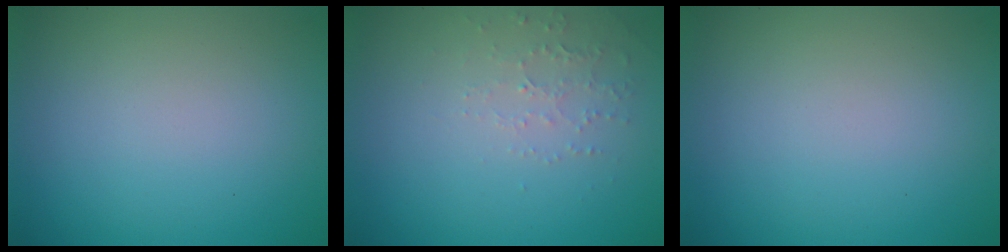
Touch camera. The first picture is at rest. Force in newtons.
{"total": 1.5, "press": 1.5, "slide": 0.5}
{"total": 0.0}